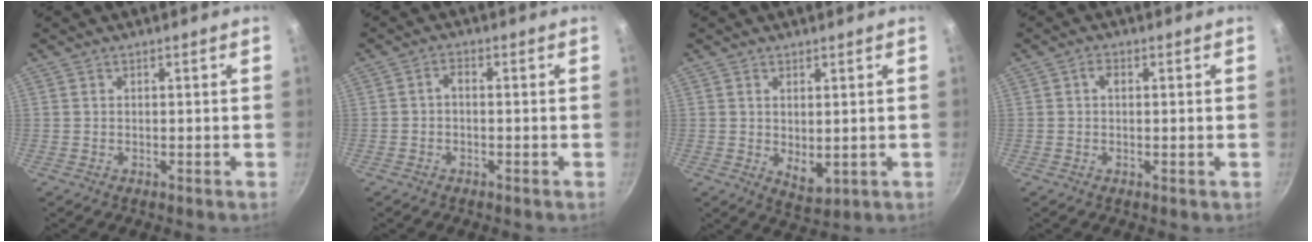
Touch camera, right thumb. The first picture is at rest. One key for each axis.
{"total": 1.7, "fx": -0.6, "fy": 0.9, "fz": 1.3, "tx": -0.026, "ty": 0.013, "tz": -0.014}
{"total": 4.8, "fx": 0.5, "fy": 2.6, "fz": 4.0, "tx": -0.055, "ty": -0.016, "tz": 0.016}
{"total": 1.9, "fx": 0.3, "fy": 1.2, "fz": 1.4, "tx": -0.021, "ty": 0.003, "tz": 0.002}